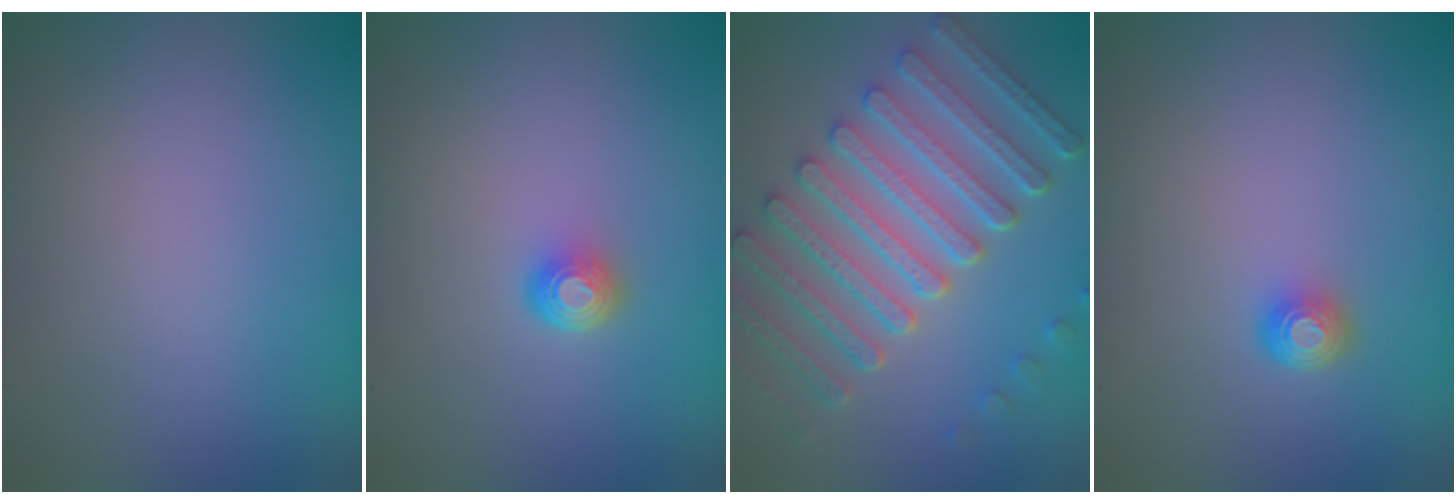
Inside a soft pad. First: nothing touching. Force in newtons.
{"total": 1.7, "press": 1.2, "slide": 1.2}
{"total": 7.9, "press": 6.1, "slide": 5.0}
{"total": 1.6, "press": 1.2, "slide": 1.2}